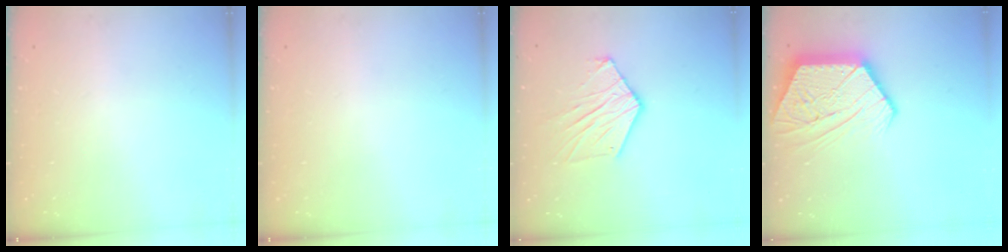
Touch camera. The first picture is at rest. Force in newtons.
{"total": 0.0}
{"total": 11.4, "press": 11.3, "slide": 0.9}
{"total": 16.0, "press": 16.0, "slide": 0.9}